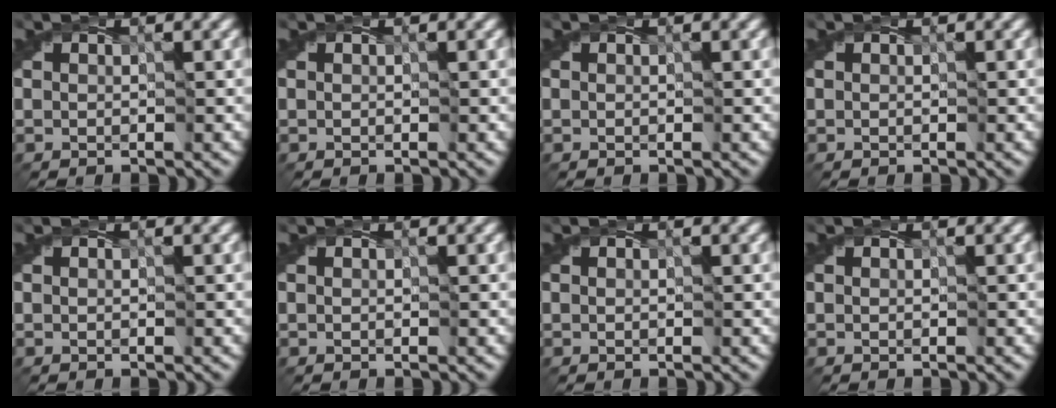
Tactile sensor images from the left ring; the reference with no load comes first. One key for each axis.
{"total": 0.0}
{"total": 0.0}
{"total": 0.0}
{"total": 0.0}
{"total": 0.0}
{"total": 0.0}
{"total": 0.0}